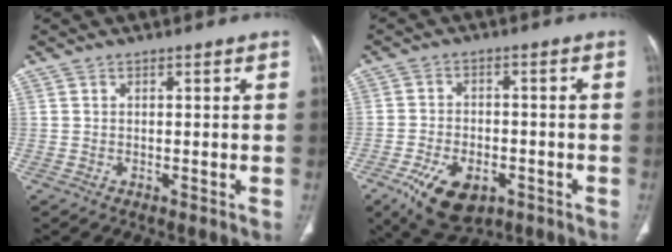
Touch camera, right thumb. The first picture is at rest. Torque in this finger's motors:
{"motor_torque": [0.07, 0.23, 0.03, 0.26, 0.07]}